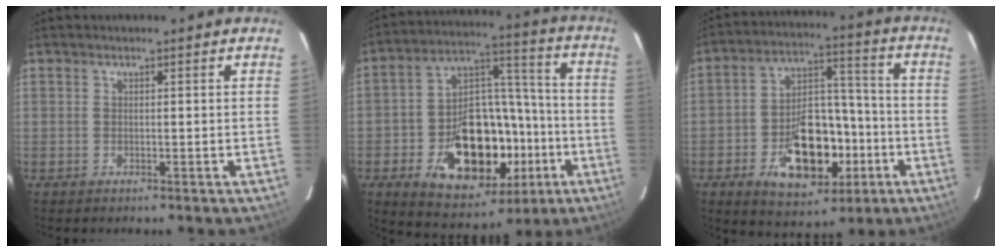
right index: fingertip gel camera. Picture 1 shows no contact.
{"total": 23.0, "force": [-8.1, 14.5, 15.9], "torque": [-0.302, 0.030, -0.103]}
{"total": 16.8, "force": [-6.4, 10.0, 11.9], "torque": [-0.216, 0.026, -0.082]}